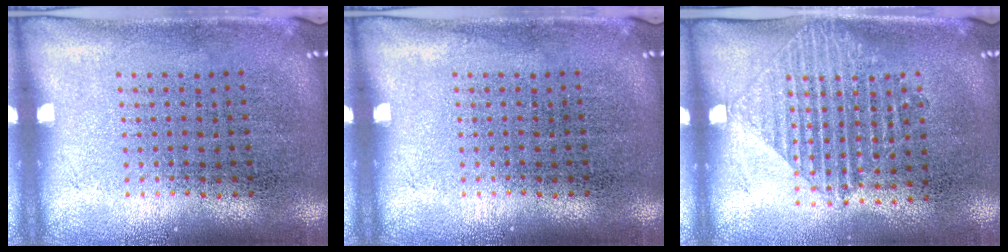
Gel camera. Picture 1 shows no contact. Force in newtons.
{"total": 0.0}
{"total": 1.2, "press": 1.1, "slide": 0.6}